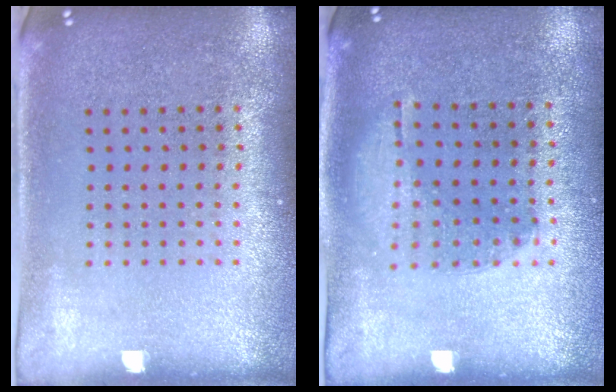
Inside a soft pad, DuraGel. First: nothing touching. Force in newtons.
{"total": 1.1, "press": 0.8, "slide": 0.7}